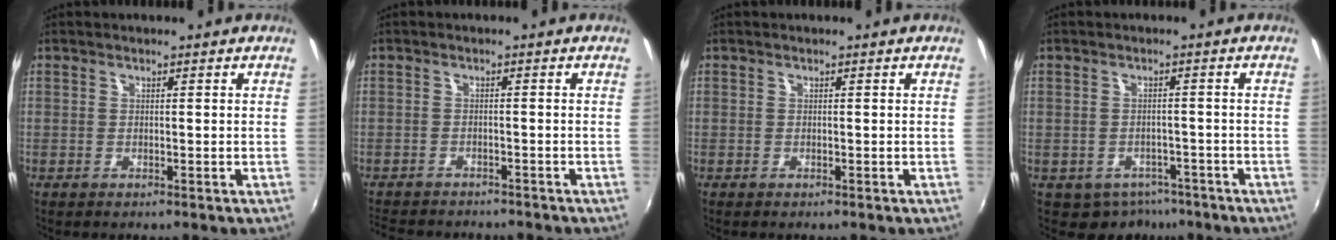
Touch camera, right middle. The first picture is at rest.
{"total": 8.7, "force": [-7.9, 2.4, 2.8], "torque": [-0.074, -0.016, -0.121]}
{"total": 0.0}
{"total": 5.1, "force": [-3.5, 3.5, 1.1], "torque": [-0.027, 0.002, -0.041]}